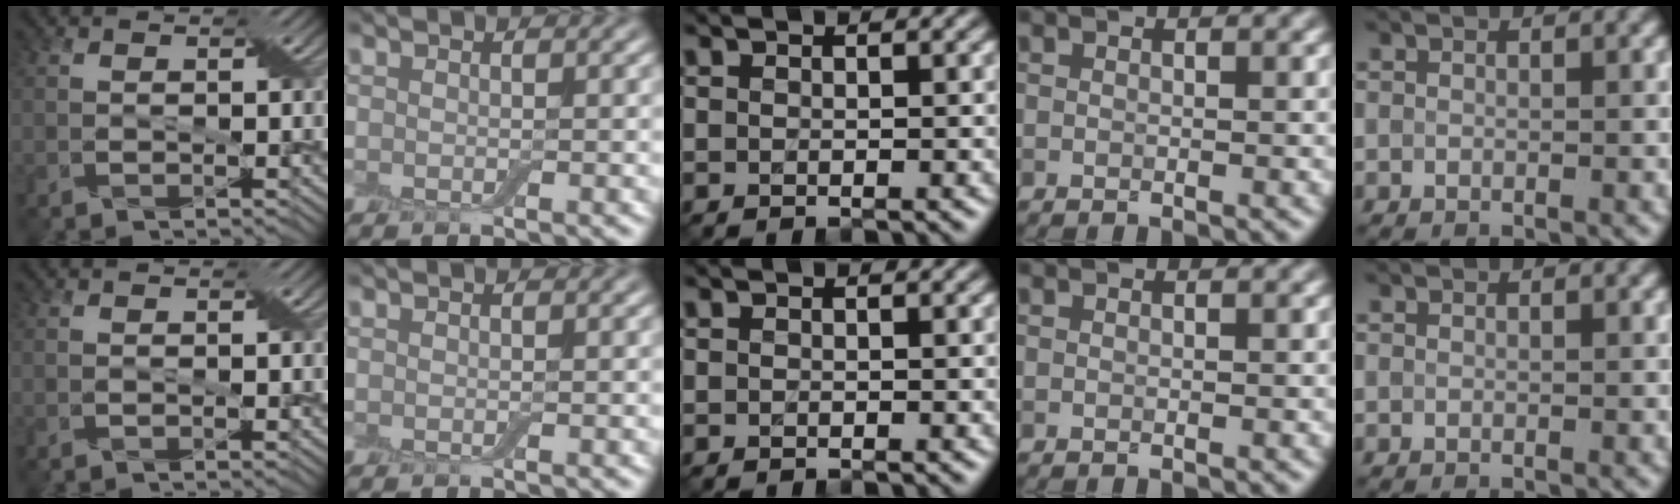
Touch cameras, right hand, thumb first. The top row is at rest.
{}